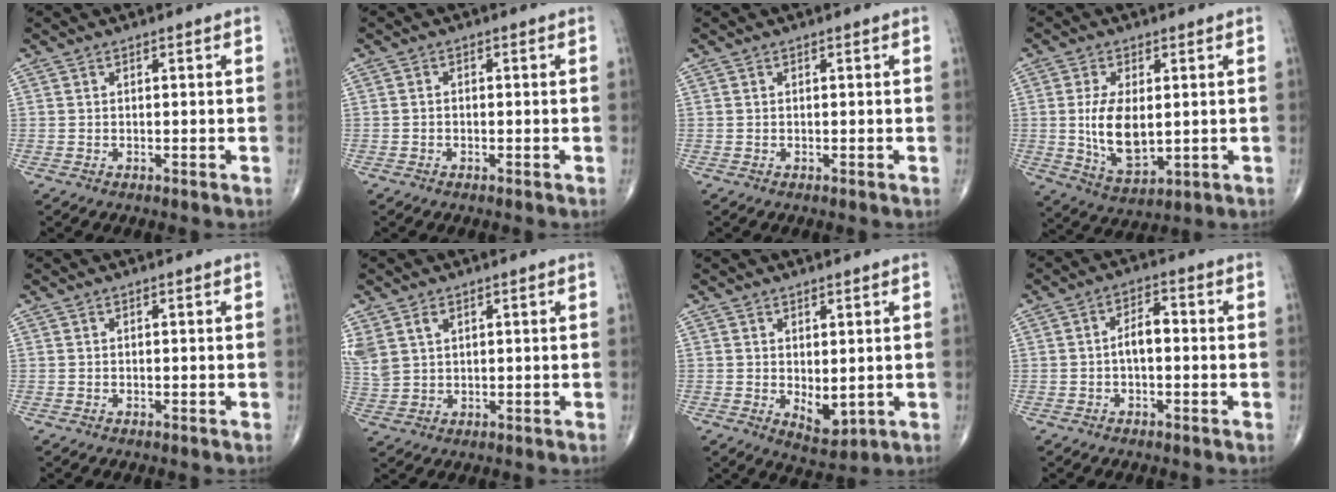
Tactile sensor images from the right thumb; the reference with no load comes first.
{"total": 0.7, "force": [-0.3, 0.5, 0.4], "torque": [-0.005, 0.002, -0.008]}
{"total": 0.0}
{"total": 10.2, "force": [0.3, 5.3, 8.7], "torque": [-0.158, -0.018, 0.020]}
{"total": 0.0}
{"total": 7.1, "force": [3.2, 4.8, 4.1], "torque": [-0.102, 0.001, 0.077]}
{"total": 4.8, "force": [-0.1, 2.6, 4.1], "torque": [-0.051, -0.014, 0.012]}
{"total": 4.3, "force": [-0.5, 2.2, 3.6], "torque": [-0.055, 0.019, -0.014]}